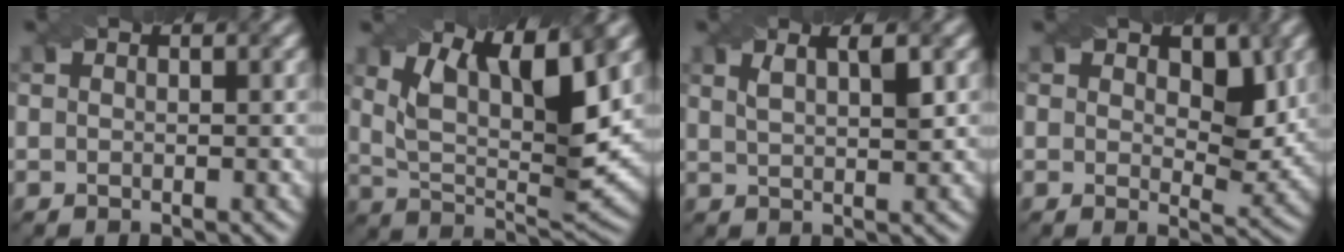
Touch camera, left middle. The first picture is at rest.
{"total": 10.3, "force": [4.6, 3.3, 8.6], "torque": [-0.150, -0.007, 0.078]}
{"total": 2.7, "force": [1.3, 0.7, 2.2], "torque": [-0.032, 0.001, 0.022]}
{"total": 3.9, "force": [1.3, 2.3, 2.9], "torque": [-0.042, -0.013, 0.020]}